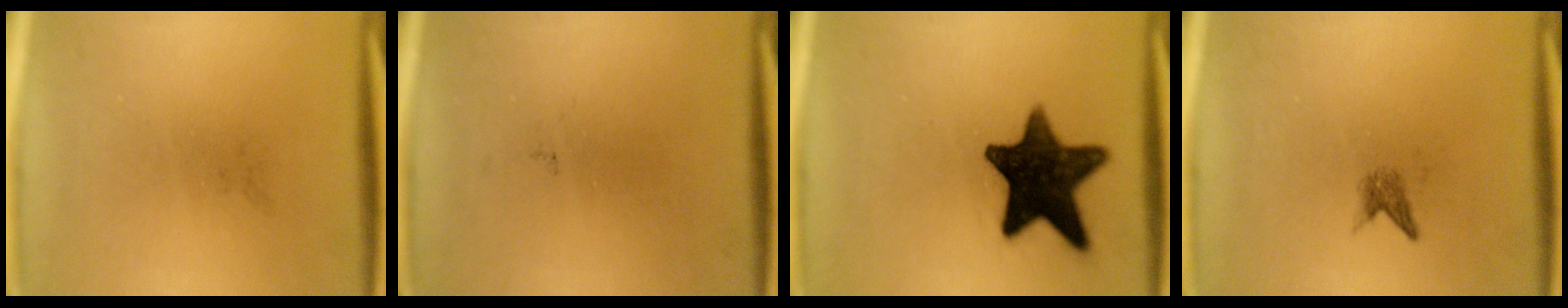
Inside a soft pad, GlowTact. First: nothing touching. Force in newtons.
{"total": 0.0}
{"total": 14.8}
{"total": 1.3}